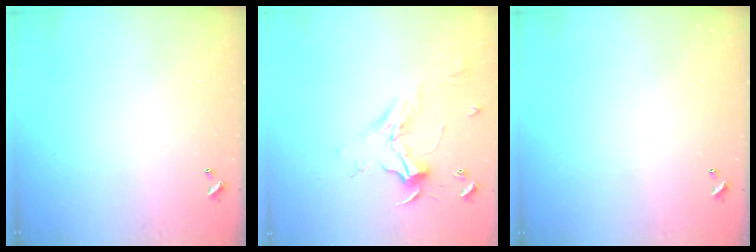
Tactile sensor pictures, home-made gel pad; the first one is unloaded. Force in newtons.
{"total": 2.4, "press": 2.3, "slide": 0.9}
{"total": 0.0}